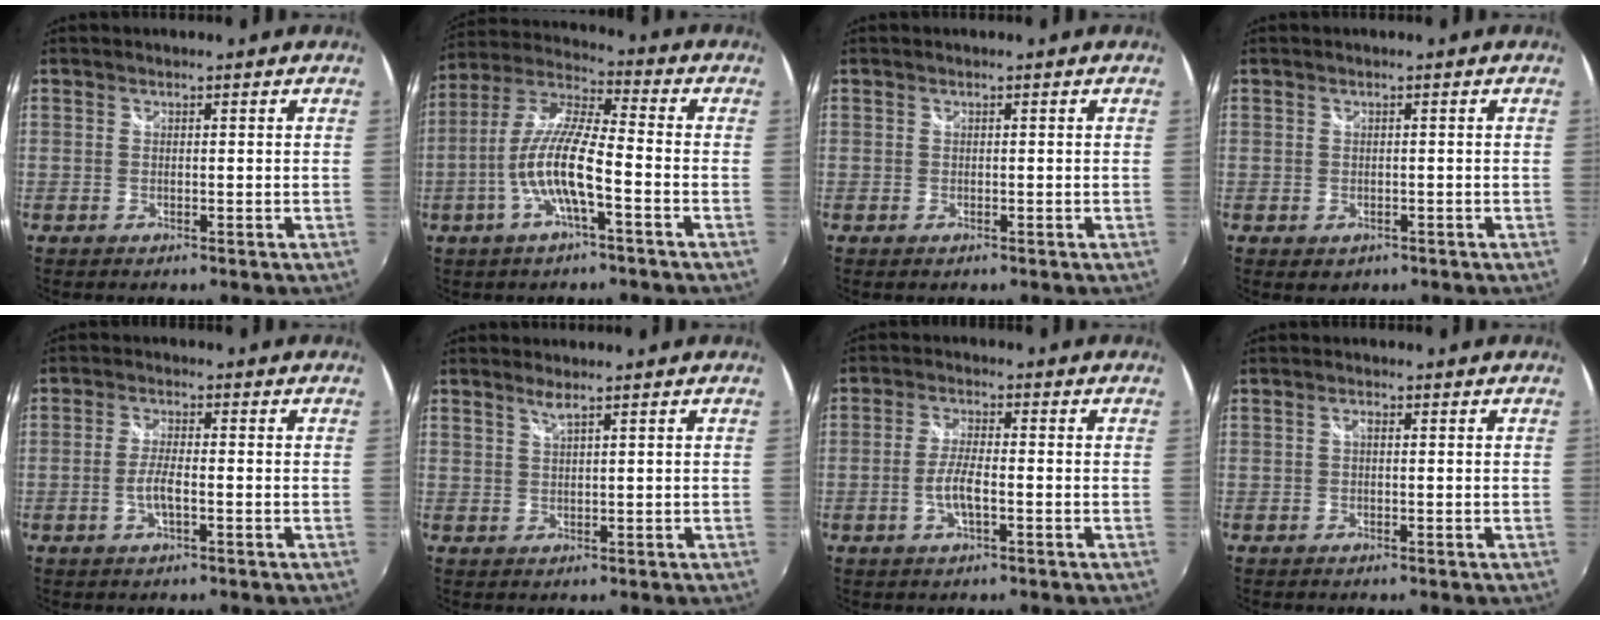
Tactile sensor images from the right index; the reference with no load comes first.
{"total": 12.0, "force": [-4.0, 2.2, 11.1], "torque": [-0.226, 0.000, -0.077]}
{"total": 0.6, "force": [-0.4, 0.4, 0.2], "torque": [-0.005, -0.003, -0.010]}
{"total": 2.6, "force": [-1.1, 2.0, 1.1], "torque": [-0.025, -0.007, -0.012]}
{"total": 4.0, "force": [-1.4, 1.0, 3.6], "torque": [-0.075, -0.002, -0.026]}
{"total": 1.6, "force": [1.2, -0.1, 1.0], "torque": [-0.019, -0.001, 0.022]}
{"total": 5.1, "force": [-1.7, 1.3, 4.6], "torque": [-0.095, -0.001, -0.032]}
{"total": 0.9, "force": [0.0, 0.4, 0.8], "torque": [-0.015, 0.004, -0.003]}